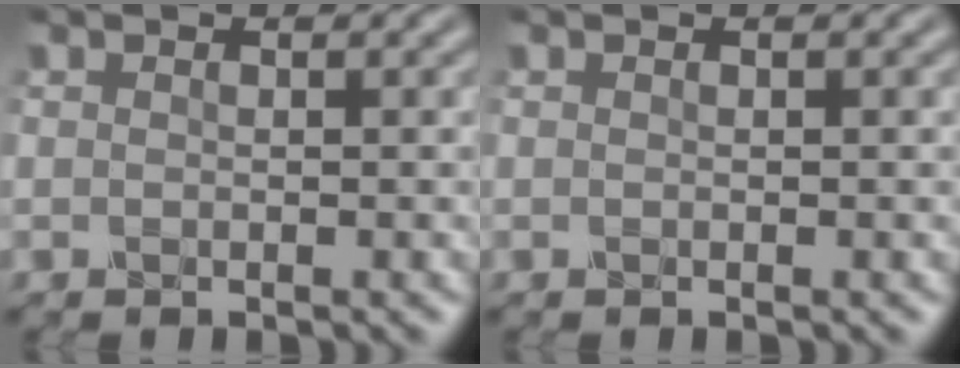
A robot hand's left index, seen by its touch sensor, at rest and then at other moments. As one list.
[{"total": 0.0}]